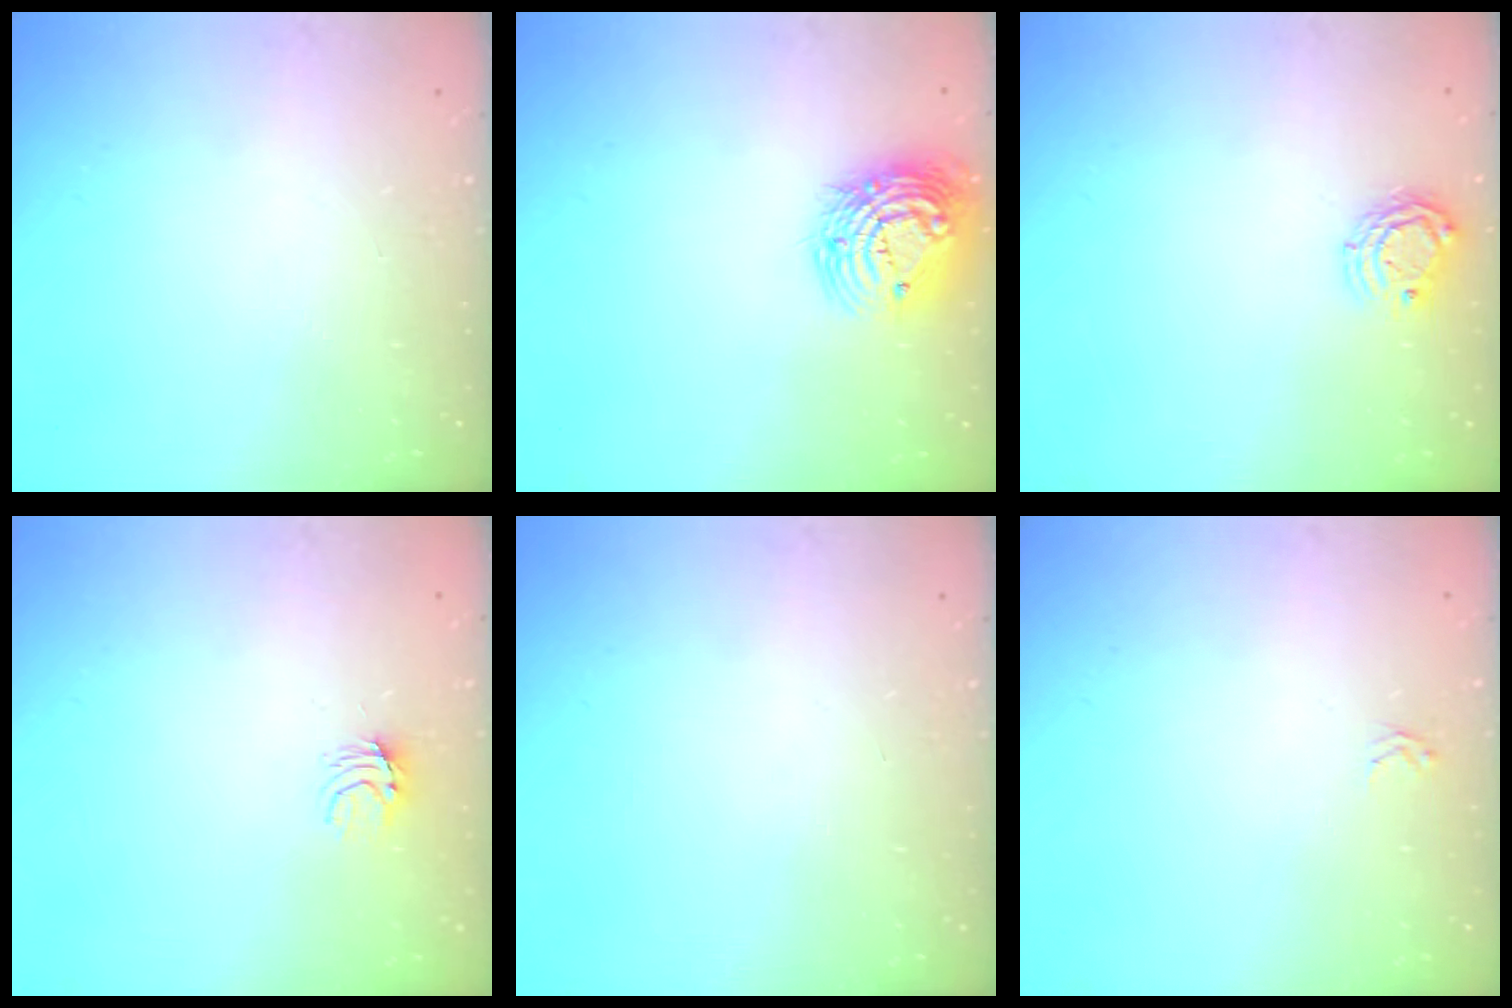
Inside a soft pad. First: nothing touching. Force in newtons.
{"total": 13.9, "press": 13.9, "slide": 1.0}
{"total": 6.3, "press": 6.3, "slide": 0.4}
{"total": 4.6, "press": 4.6, "slide": 0.5}
{"total": 0.0}
{"total": 1.9, "press": 1.9, "slide": 0.2}